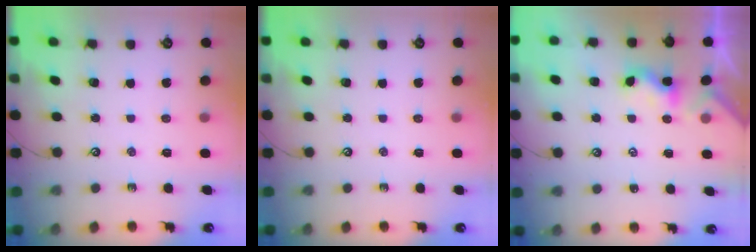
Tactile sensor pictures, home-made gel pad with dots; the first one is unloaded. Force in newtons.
{"total": 0.0}
{"total": 2.3, "press": 2.3, "slide": 0.0}